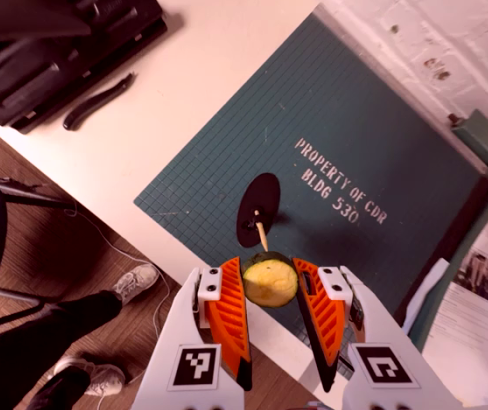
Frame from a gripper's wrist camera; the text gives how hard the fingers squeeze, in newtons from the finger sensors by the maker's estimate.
{"total": 9.6, "left": 9.2, "right": 10.0}